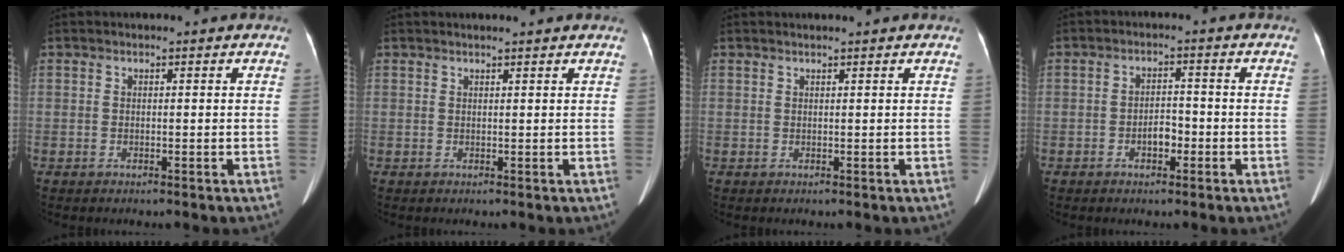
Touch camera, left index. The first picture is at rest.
{"total": 3.2, "force": [2.9, 0.1, 1.3], "torque": [-0.013, 0.011, 0.033]}
{"total": 1.6, "force": [1.5, -0.1, 0.7], "torque": [-0.006, 0.010, 0.021]}
{"total": 2.9, "force": [-1.4, 1.5, 2.1], "torque": [-0.031, -0.001, -0.026]}